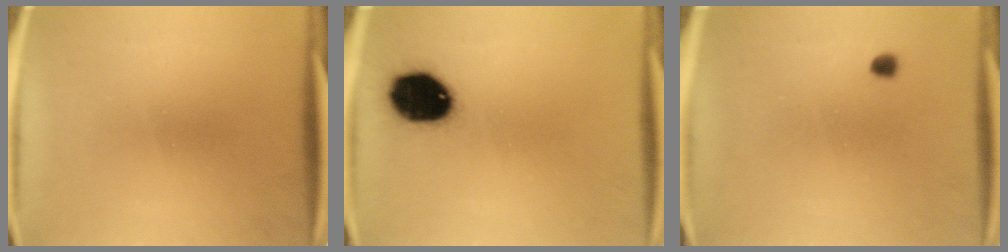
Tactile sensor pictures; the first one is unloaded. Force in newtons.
{"total": 14.3}
{"total": 1.0}